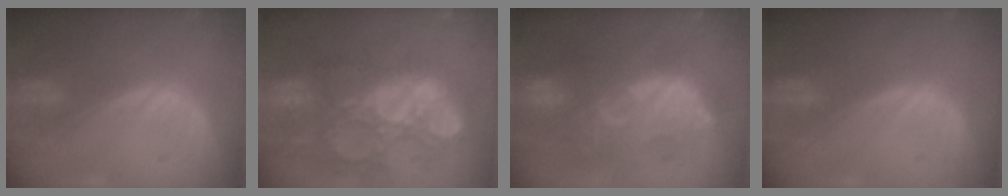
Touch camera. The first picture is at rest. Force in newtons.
{"total": 12.2, "press": 11.5, "slide": 4.1}
{"total": 10.6, "press": 10.5, "slide": 1.1}
{"total": 0.0}